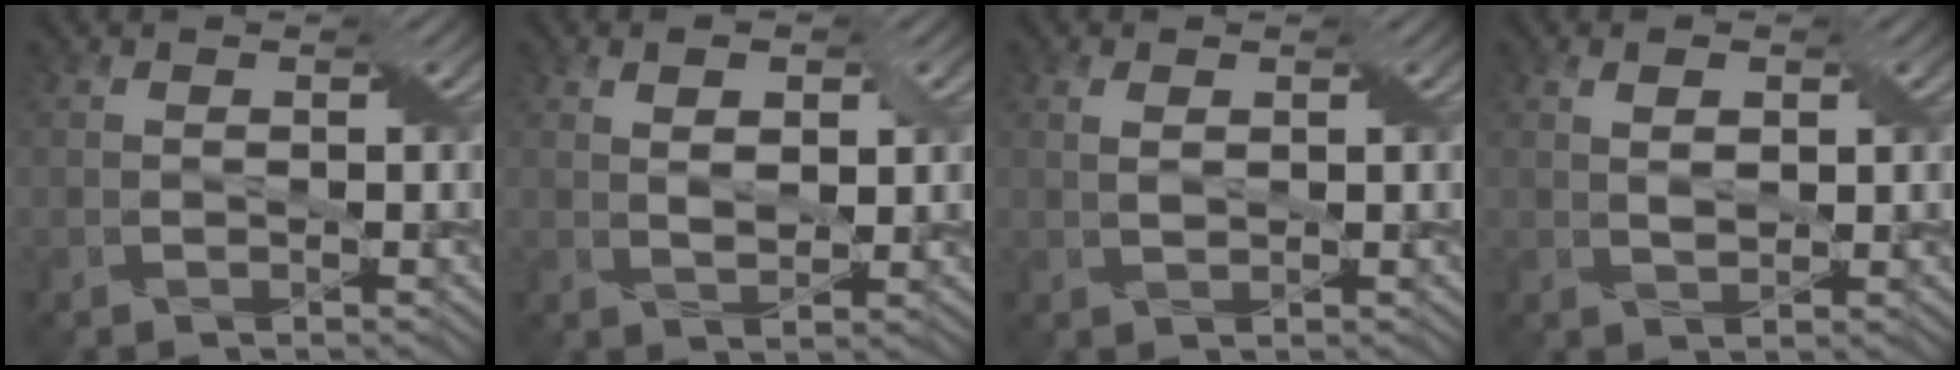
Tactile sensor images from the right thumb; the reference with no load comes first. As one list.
[{"total": 3.5, "force": [1.2, 1.7, 2.8], "torque": [-0.052, -0.005, 0.026]}, {"total": 1.5, "force": [0.6, 0.7, 1.2], "torque": [-0.028, 0.001, 0.013]}, {"total": 2.3, "force": [0.8, 1.1, 1.9], "torque": [-0.037, 0.000, 0.018]}]